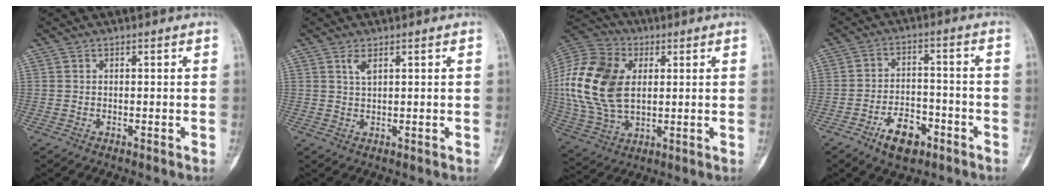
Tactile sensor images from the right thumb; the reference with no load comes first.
{"total": 1.9, "force": [1.1, 0.5, 1.4], "torque": [-0.025, -0.003, 0.026]}
{"total": 20.1, "force": [2.9, 13.4, 14.6], "torque": [-0.300, 0.001, 0.056]}
{"total": 8.7, "force": [-5.0, 4.8, 5.4], "torque": [-0.067, 0.033, -0.080]}